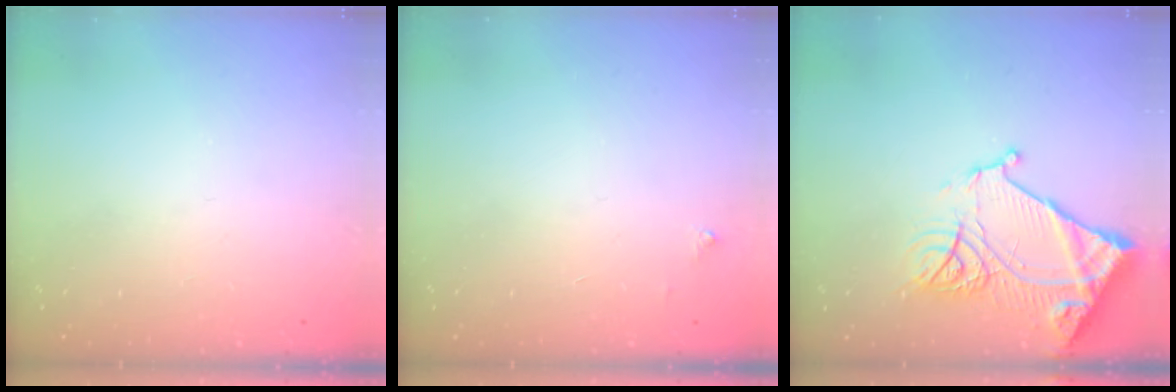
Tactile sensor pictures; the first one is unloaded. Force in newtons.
{"total": 2.5, "press": 2.5, "slide": 0.4}
{"total": 16.3, "press": 16.2, "slide": 1.7}